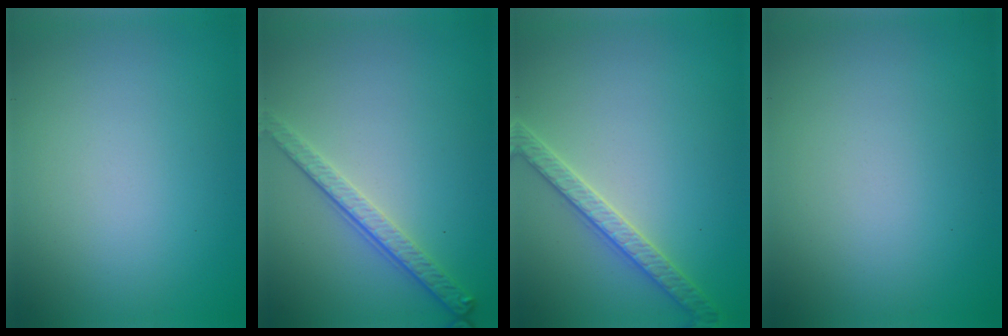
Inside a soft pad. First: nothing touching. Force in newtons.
{"total": 2.9, "press": 2.5, "slide": 1.5}
{"total": 2.8, "press": 2.8, "slide": 0.4}
{"total": 0.0}